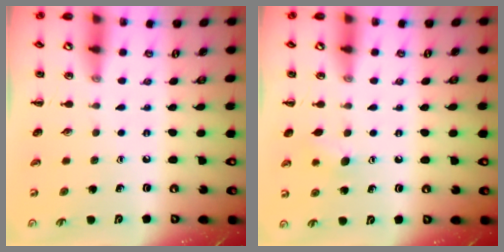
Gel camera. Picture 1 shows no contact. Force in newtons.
{"total": 6.8, "press": 6.6, "slide": 1.7}